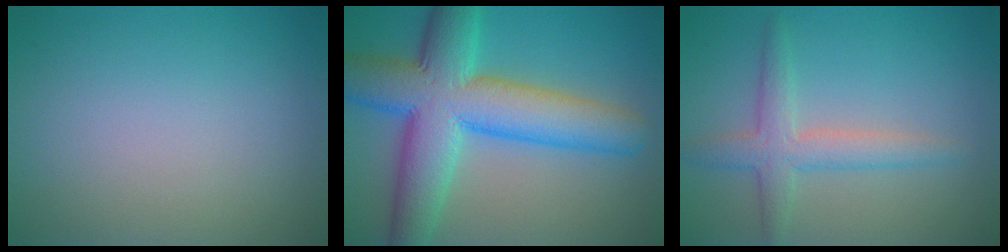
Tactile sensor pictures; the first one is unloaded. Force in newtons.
{"total": 11.2, "press": 11.2, "slide": 0.3}
{"total": 3.3, "press": 3.3, "slide": 0.2}